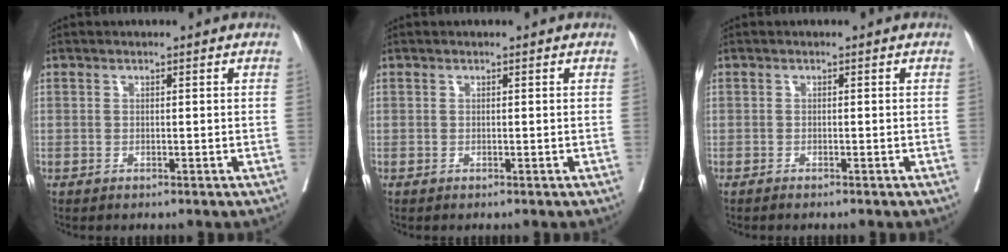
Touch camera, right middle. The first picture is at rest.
{"total": 0.0}
{"total": 1.9, "force": [-1.6, -0.1, 0.9], "torque": [-0.012, -0.001, -0.020]}